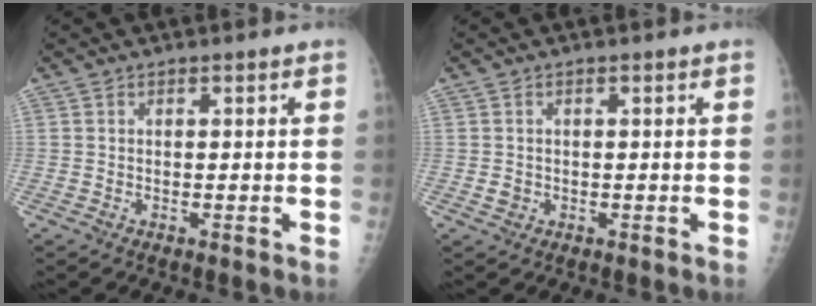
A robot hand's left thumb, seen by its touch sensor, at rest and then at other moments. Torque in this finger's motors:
{"motor_torque": [0.12, 0.05, 0.19, 0.05, -0.02]}